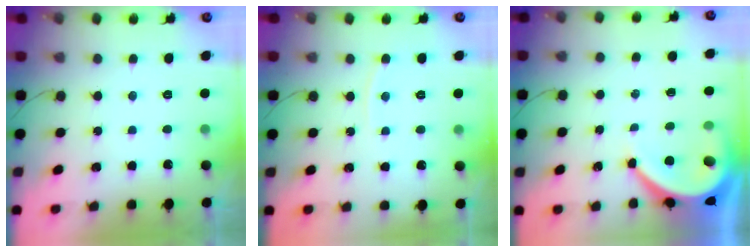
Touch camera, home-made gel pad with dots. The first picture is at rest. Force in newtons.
{"total": 4.1, "press": 4.0, "slide": 0.5}
{"total": 8.3, "press": 8.2, "slide": 1.1}